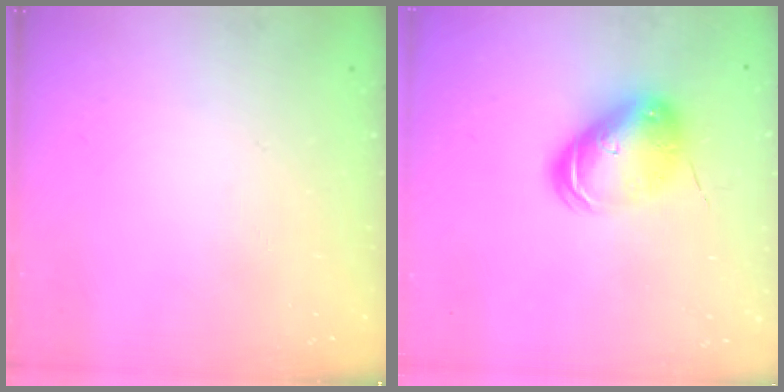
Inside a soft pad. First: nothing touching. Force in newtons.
{"total": 8.9, "press": 8.8, "slide": 1.4}